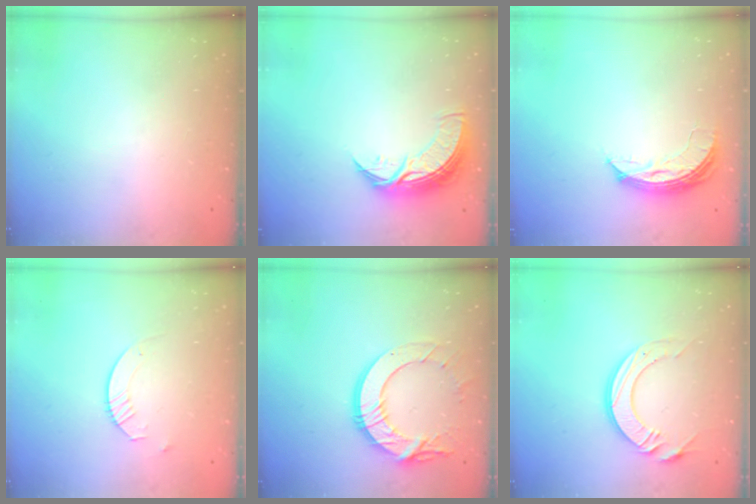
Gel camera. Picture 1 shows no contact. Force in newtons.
{"total": 9.5, "press": 9.5, "slide": 0.8}
{"total": 8.2, "press": 8.2, "slide": 0.1}
{"total": 4.5, "press": 4.5, "slide": 0.5}
{"total": 14.5, "press": 14.5, "slide": 1.3}
{"total": 12.8, "press": 12.7, "slide": 1.2}